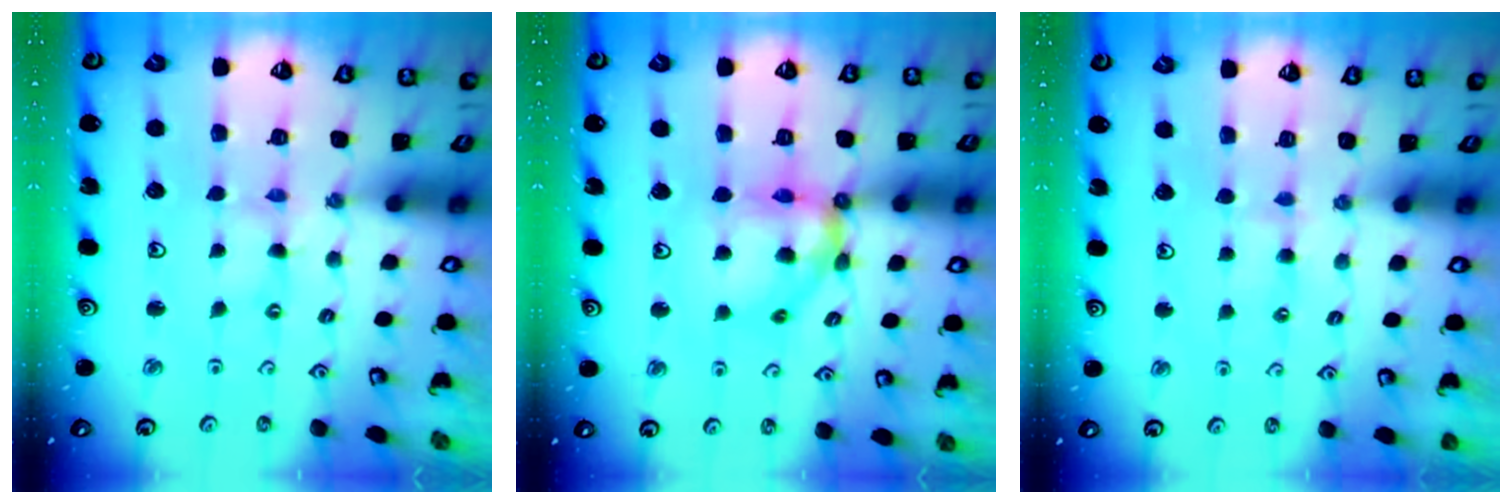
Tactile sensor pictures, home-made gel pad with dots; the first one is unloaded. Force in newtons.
{"total": 12.5, "press": 12.4, "slide": 1.9}
{"total": 2.6, "press": 2.6, "slide": 0.5}